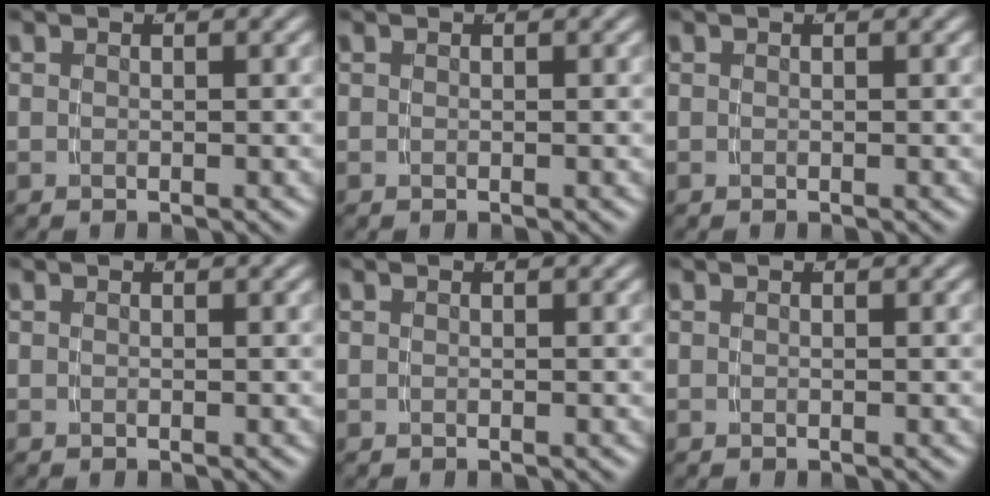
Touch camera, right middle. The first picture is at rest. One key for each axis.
{"total": 0.0}
{"total": 0.0}
{"total": 0.0}
{"total": 0.0}
{"total": 0.0}